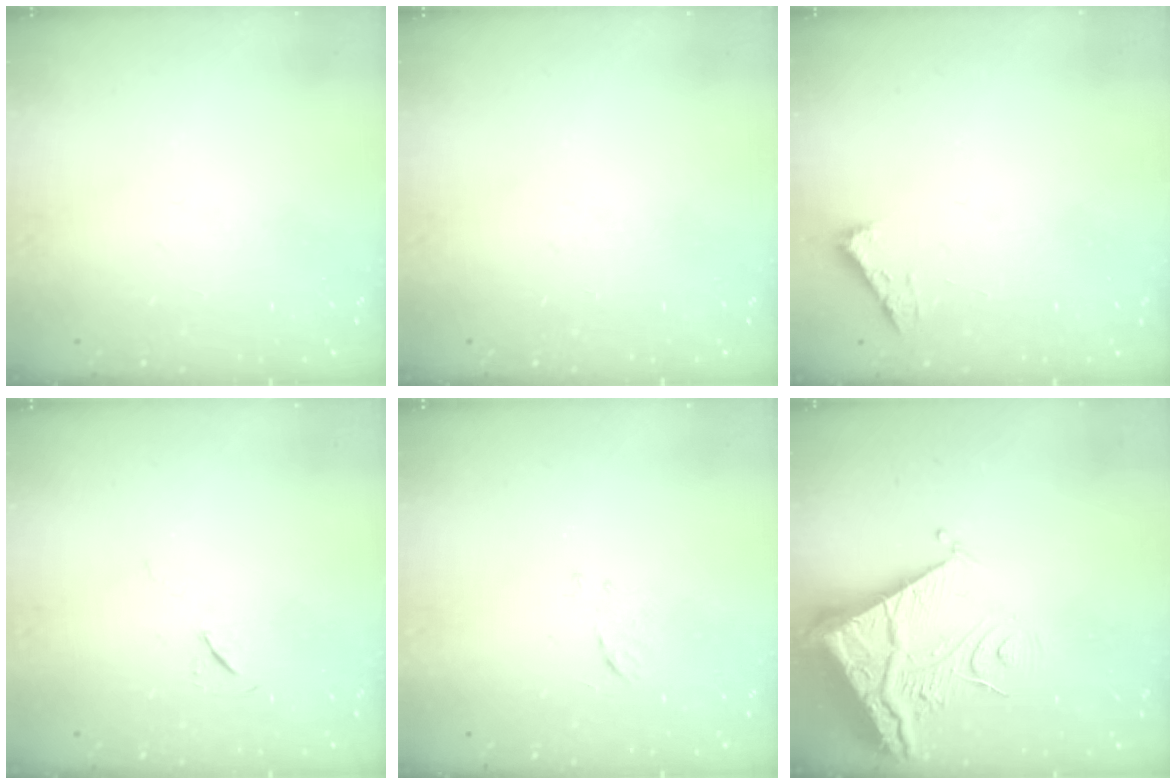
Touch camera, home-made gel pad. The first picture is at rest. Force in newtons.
{"total": 0.0}
{"total": 2.5, "press": 2.5, "slide": 0.3}
{"total": 6.4, "press": 5.8, "slide": 2.5}
{"total": 5.4, "press": 5.3, "slide": 1.0}
{"total": 9.6, "press": 9.5, "slide": 1.1}